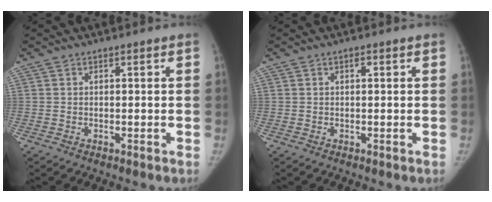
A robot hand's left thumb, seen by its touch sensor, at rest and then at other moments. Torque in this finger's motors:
{"motor_torque": [0.45, 0.30, 0.74, 0.06, 0.06]}